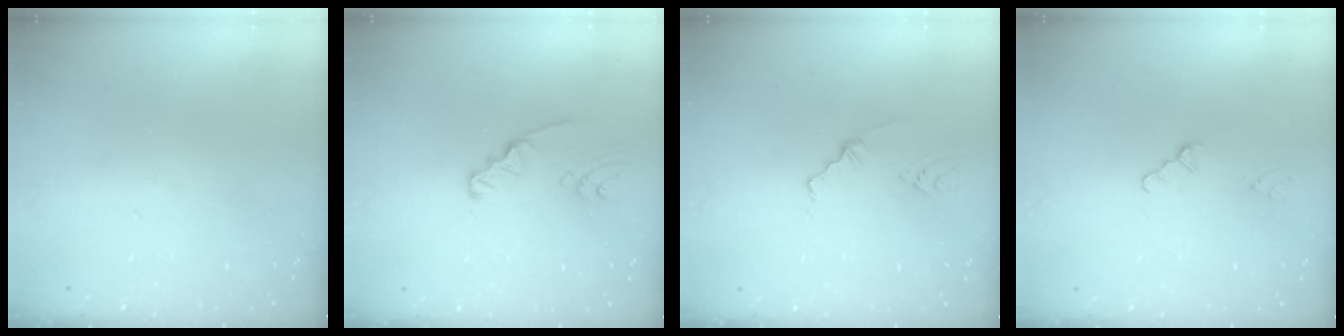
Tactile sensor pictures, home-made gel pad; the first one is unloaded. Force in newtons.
{"total": 3.4, "press": 3.4, "slide": 0.3}
{"total": 2.3, "press": 1.7, "slide": 1.5}
{"total": 0.0}